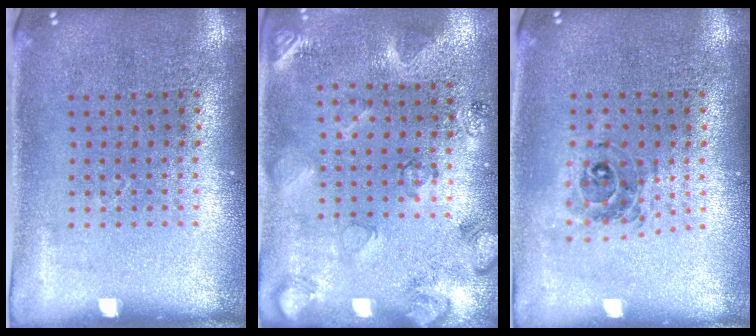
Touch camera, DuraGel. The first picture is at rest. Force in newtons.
{"total": 2.1, "press": 1.8, "slide": 1.0}
{"total": 0.8, "press": 0.8, "slide": 0.1}